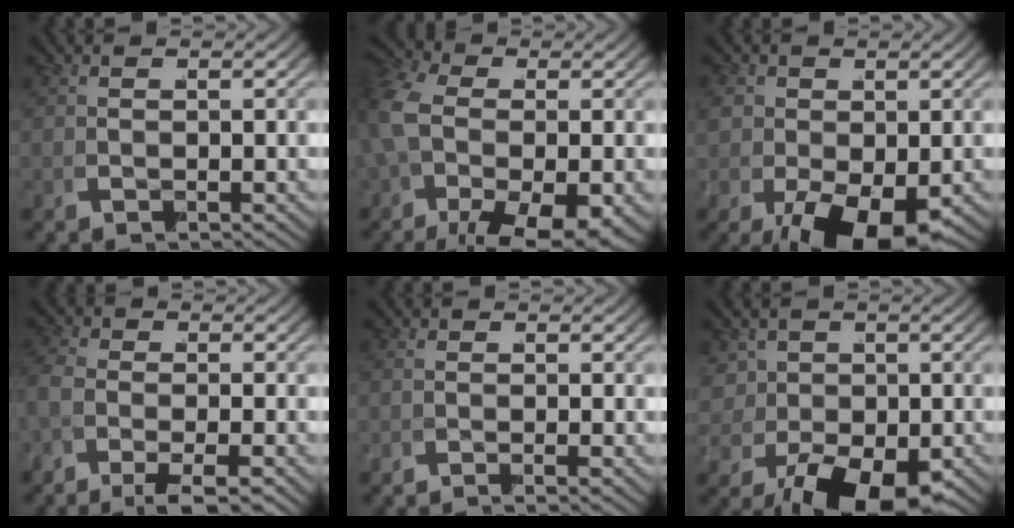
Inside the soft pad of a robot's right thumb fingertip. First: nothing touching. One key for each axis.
{"total": 7.6, "fx": -2.2, "fy": 4.3, "fz": 5.9, "tx": -0.129, "ty": -0.036, "tz": -0.019}
{"total": 6.4, "fx": -1.6, "fy": 4.3, "fz": 4.5, "tx": -0.088, "ty": -0.041, "tz": -0.008}
{"total": 2.8, "fx": -2.0, "fy": 1.0, "fz": 1.7, "tx": -0.035, "ty": -0.006, "tz": -0.036}
{"total": 0.0}
{"total": 6.1, "fx": -0.7, "fy": 4.3, "fz": 4.2, "tx": -0.076, "ty": -0.036, "tz": 0.009}